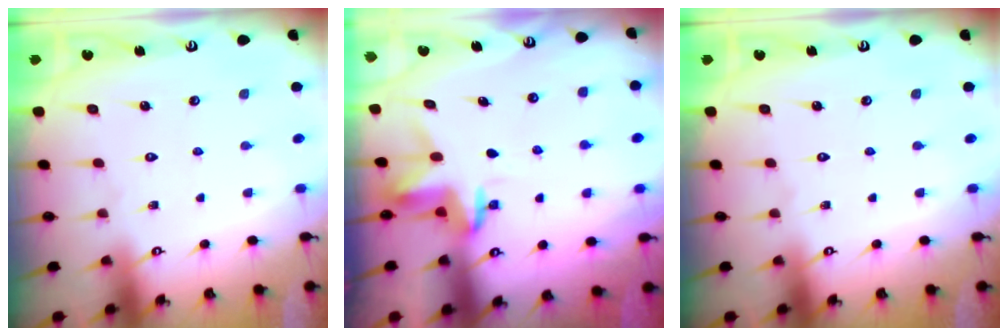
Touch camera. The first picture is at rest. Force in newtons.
{"total": 3.5, "press": 3.5, "slide": 0.2}
{"total": 0.0}